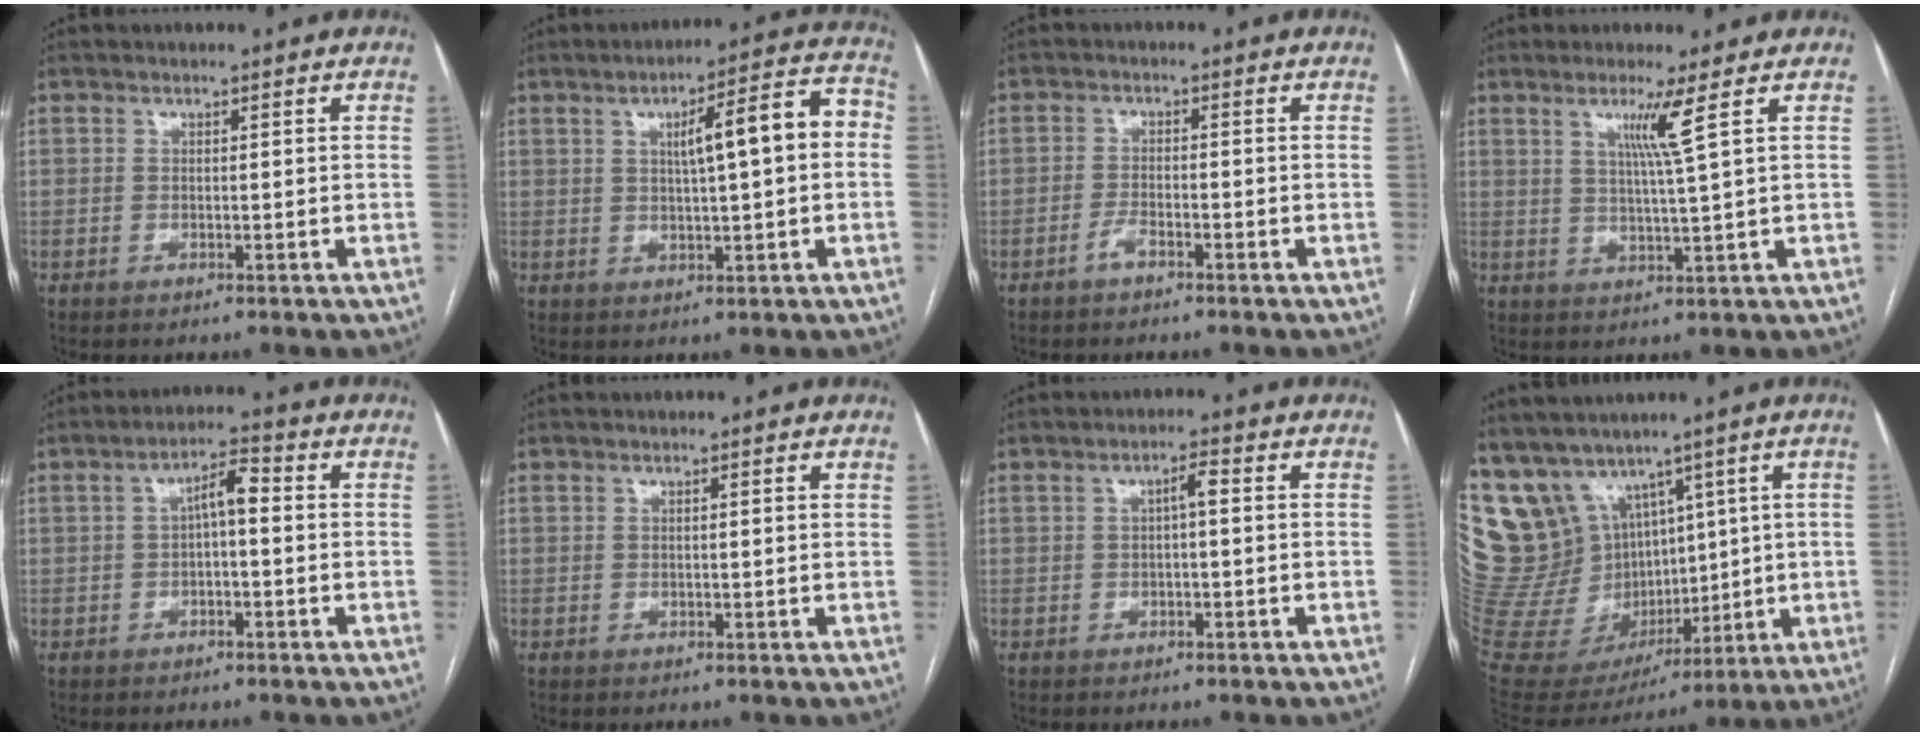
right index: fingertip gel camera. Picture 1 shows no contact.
{"total": 10.2, "force": [1.4, 1.8, 10.0], "torque": [-0.139, 0.032, 0.019]}
{"total": 2.0, "force": [-1.5, 0.5, 1.2], "torque": [-0.026, 0.001, -0.029]}
{"total": 5.0, "force": [2.4, -1.6, 4.1], "torque": [-0.079, -0.012, 0.046]}
{"total": 4.6, "force": [0.4, 1.6, 4.4], "torque": [-0.078, 0.025, 0.006]}
{"total": 0.9, "force": [0.5, 0.2, 0.7], "torque": [-0.016, 0.005, 0.006]}
{"total": 2.4, "force": [0.4, 0.6, 2.3], "torque": [-0.039, 0.010, 0.006]}
{"total": 23.7, "force": [11.2, 17.6, 11.3], "torque": [-0.255, 0.071, 0.245]}